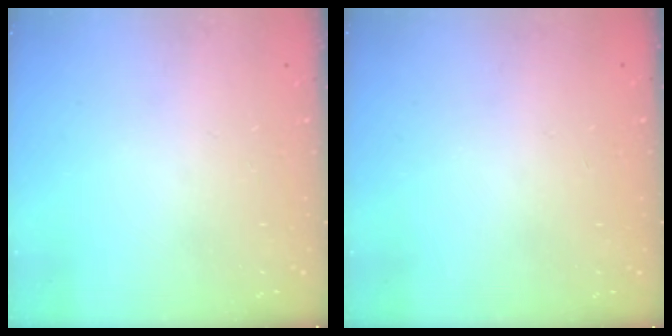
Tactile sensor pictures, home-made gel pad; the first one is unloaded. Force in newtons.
{"total": 0.0}